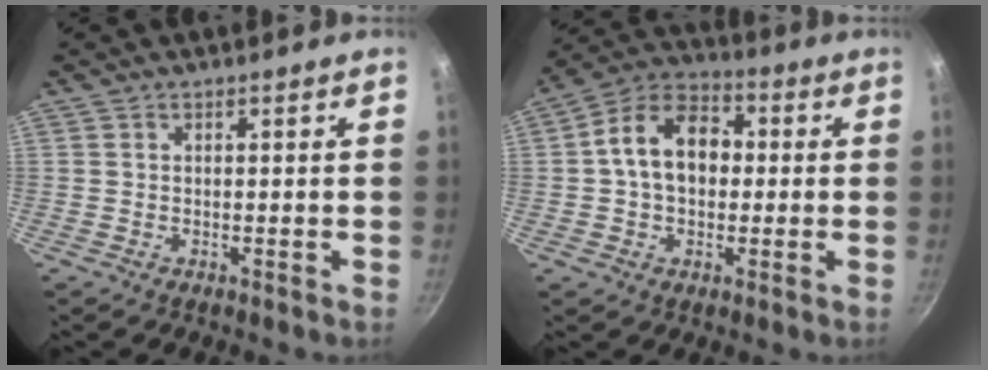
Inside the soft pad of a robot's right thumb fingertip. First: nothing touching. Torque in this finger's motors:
{"motor_torque": [-0.45, 1.28, 1.13, 0.43, 0.09]}